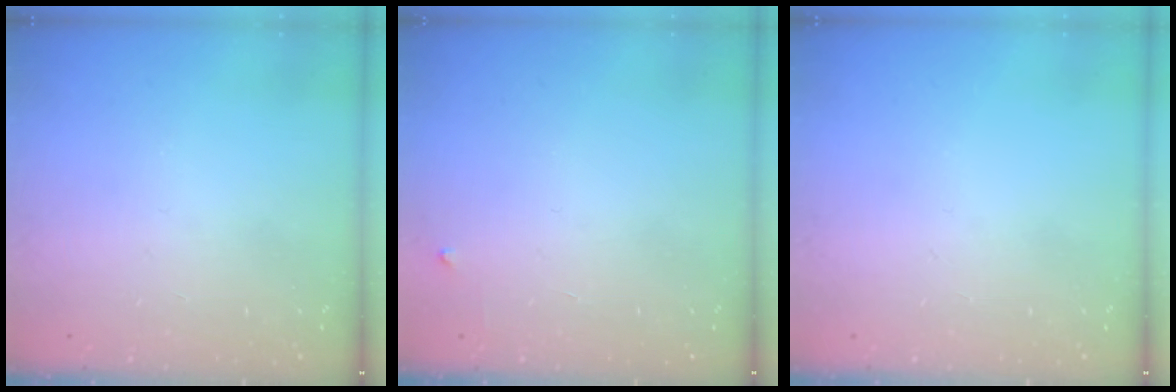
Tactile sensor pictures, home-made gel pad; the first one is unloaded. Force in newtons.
{"total": 2.3, "press": 2.3, "slide": 0.3}
{"total": 0.0}